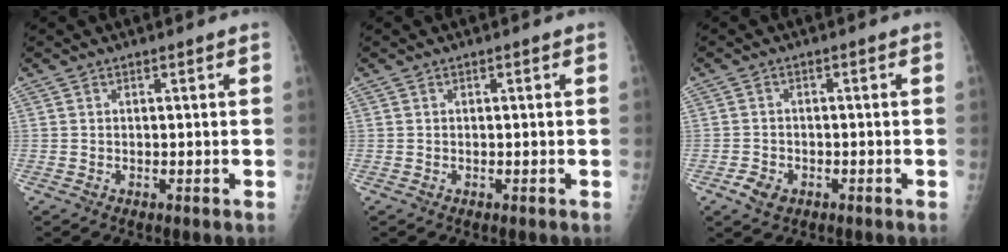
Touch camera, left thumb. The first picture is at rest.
{"total": 0.0}
{"total": 3.4, "force": [-1.7, 2.4, 1.7], "torque": [-0.027, 0.006, -0.026]}